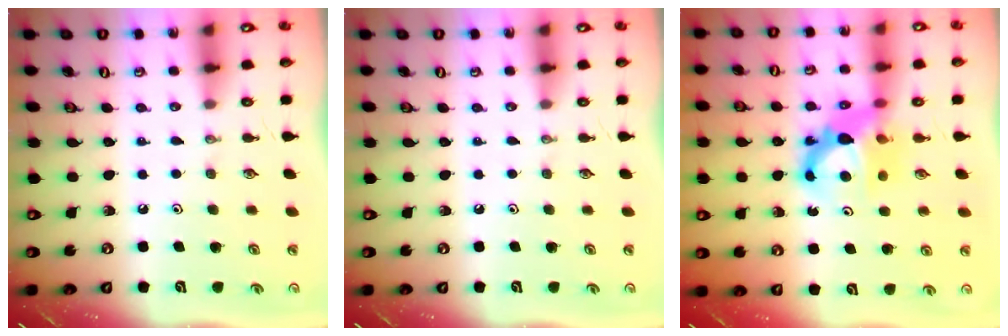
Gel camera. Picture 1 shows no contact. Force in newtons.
{"total": 0.0}
{"total": 10.7, "press": 10.6, "slide": 0.9}